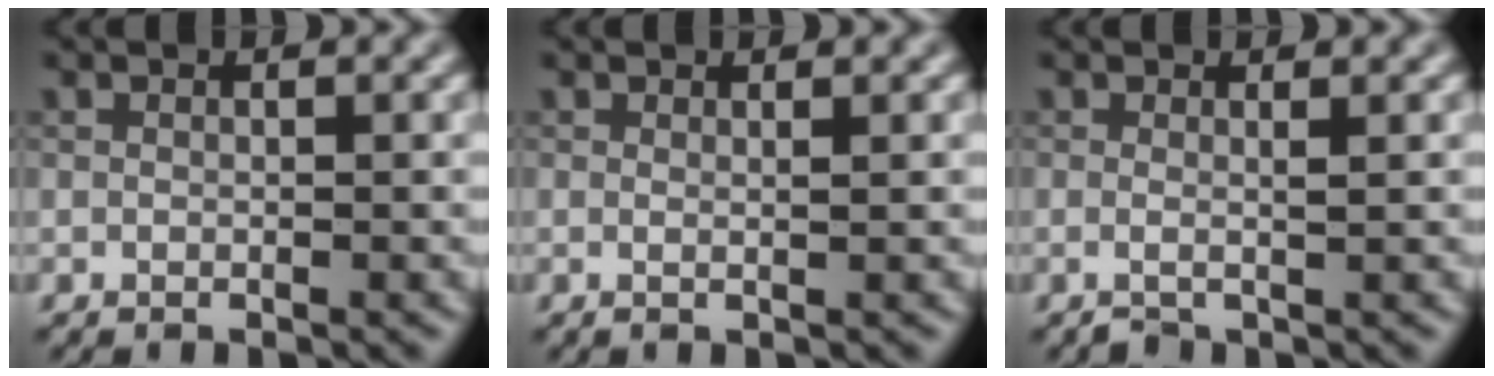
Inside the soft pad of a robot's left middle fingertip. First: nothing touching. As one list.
[{"total": 0.6, "force": [0.3, 0.0, 0.5], "torque": [-0.008, 0.001, 0.000]}, {"total": 0.9, "force": [0.1, 0.1, 0.9], "torque": [-0.014, -0.001, -0.001]}]